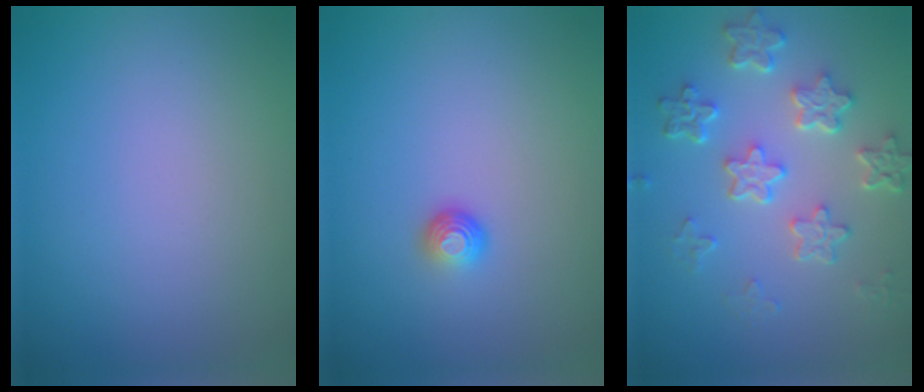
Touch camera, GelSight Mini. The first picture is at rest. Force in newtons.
{"total": 1.5, "press": 1.0, "slide": 1.1}
{"total": 5.6, "press": 4.3, "slide": 3.6}